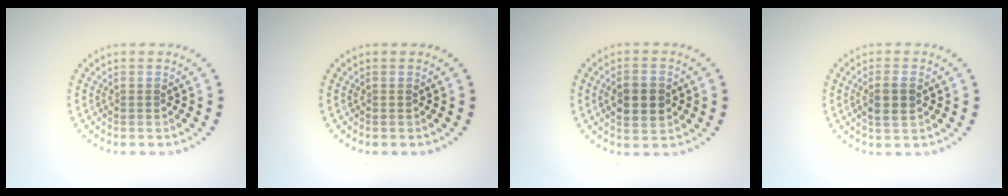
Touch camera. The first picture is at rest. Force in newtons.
{"total": 0.0}
{"total": 3.7, "press": 3.7, "slide": 0.2}
{"total": 2.4, "press": 2.3, "slide": 0.7}